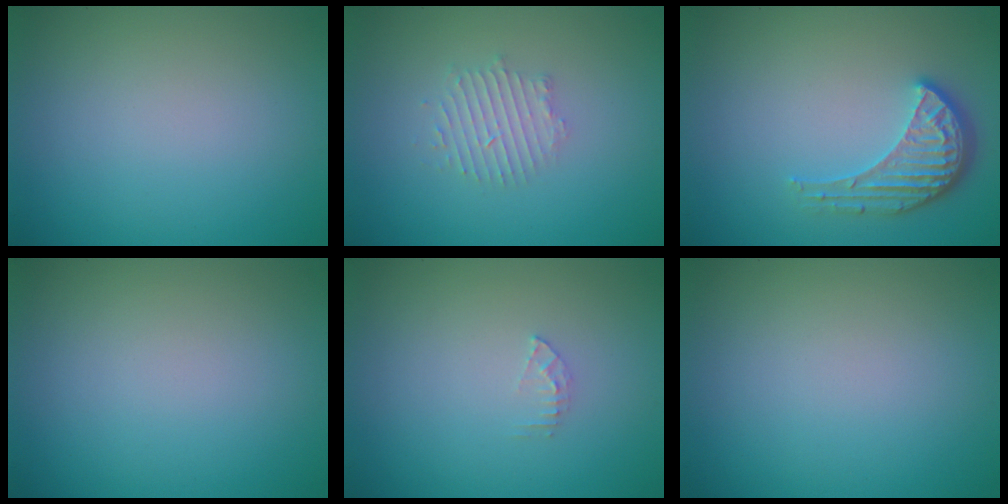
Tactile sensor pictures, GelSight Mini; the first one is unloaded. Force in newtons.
{"total": 2.1, "press": 2.1, "slide": 0.4}
{"total": 3.9, "press": 3.2, "slide": 2.3}
{"total": 0.0}
{"total": 0.9, "press": 0.9, "slide": 0.1}
{"total": 0.0}